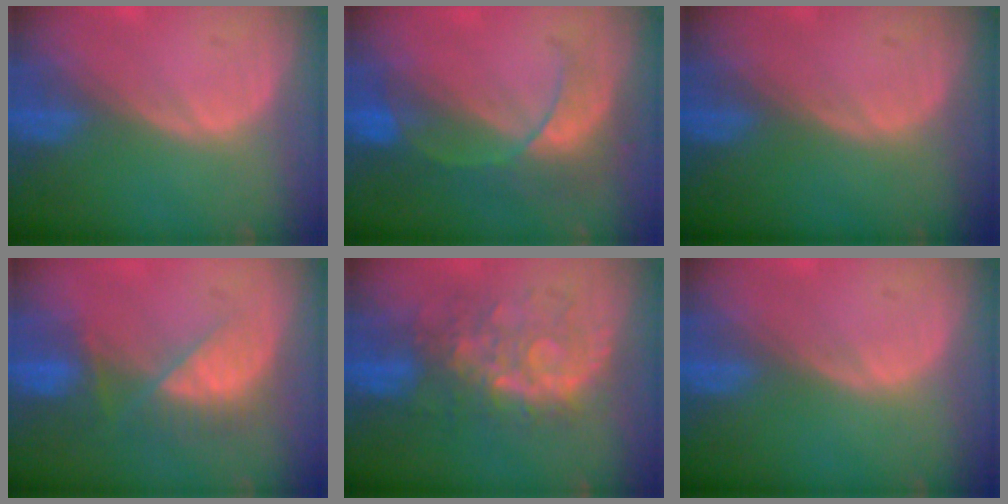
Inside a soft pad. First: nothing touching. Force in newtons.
{"total": 8.0, "press": 7.1, "slide": 3.8}
{"total": 0.0}
{"total": 7.5, "press": 6.7, "slide": 3.4}
{"total": 8.3, "press": 8.3, "slide": 0.9}
{"total": 0.0}